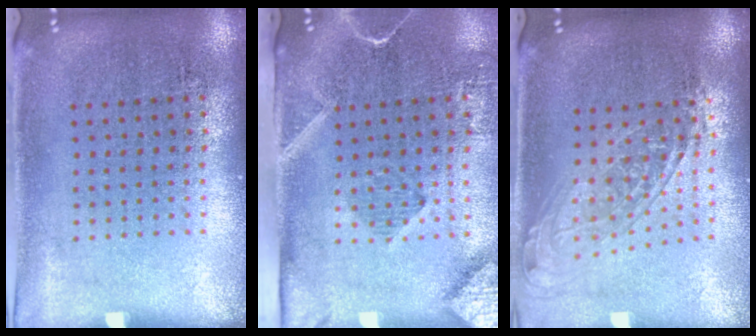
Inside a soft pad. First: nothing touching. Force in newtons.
{"total": 2.9, "press": 2.1, "slide": 2.0}
{"total": 1.5, "press": 1.3, "slide": 0.9}